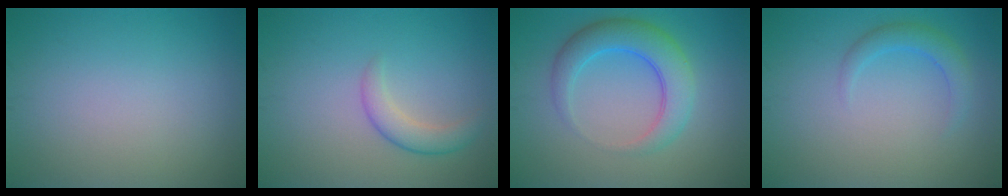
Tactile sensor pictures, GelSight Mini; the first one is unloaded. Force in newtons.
{"total": 2.3, "press": 2.3, "slide": 0.1}
{"total": 5.1, "press": 5.1, "slide": 0.2}
{"total": 2.1, "press": 2.1, "slide": 0.3}